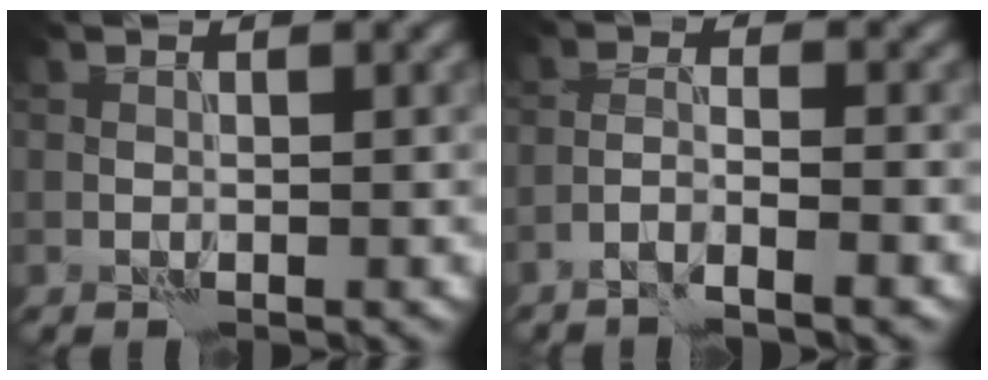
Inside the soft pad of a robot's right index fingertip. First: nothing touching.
{"total": 2.5, "force": [-1.8, 0.0, 1.7], "torque": [-0.031, 0.004, -0.040]}